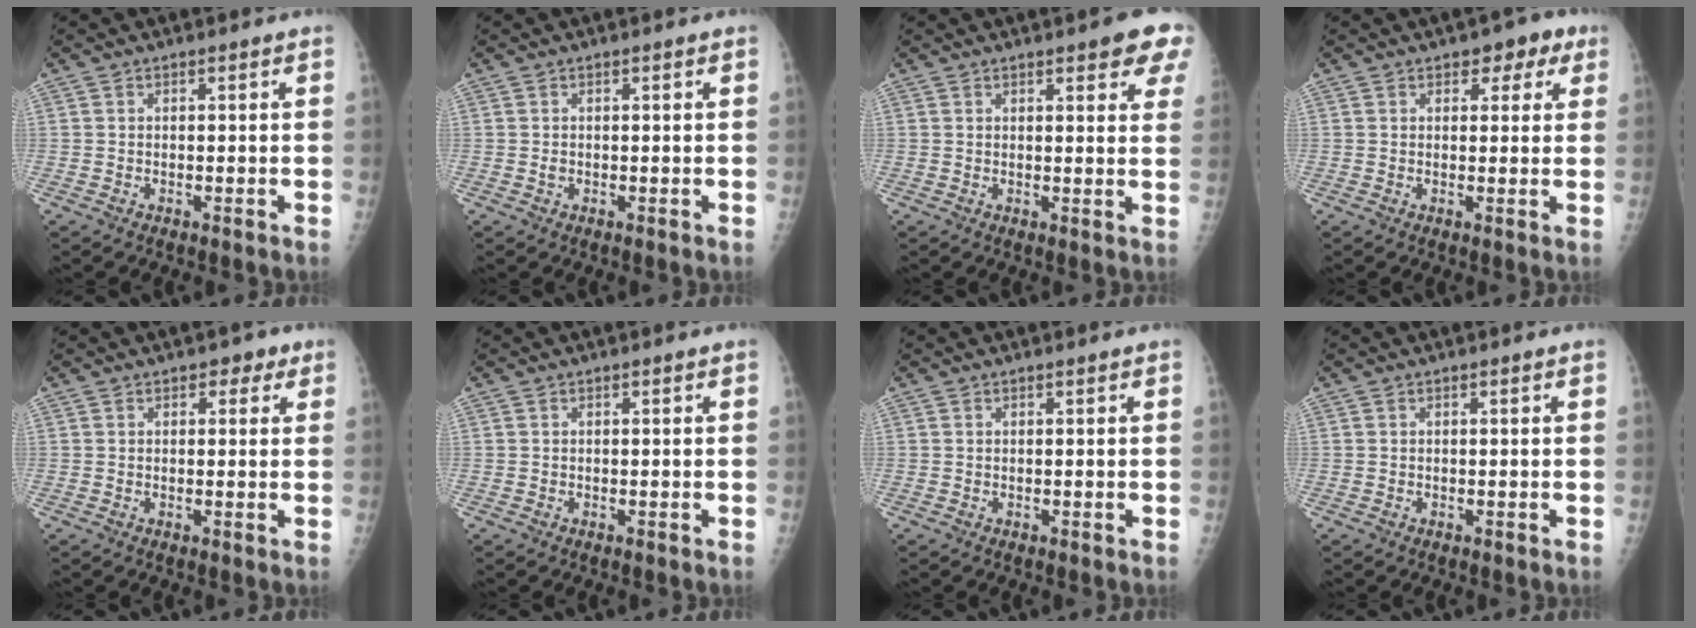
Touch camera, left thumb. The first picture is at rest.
{"total": 0.6, "force": [-0.2, 0.5, 0.2], "torque": [0.000, 0.001, -0.005]}
{"total": 7.9, "force": [4.5, 2.3, 6.0], "torque": [-0.041, -0.011, 0.047]}
{"total": 5.2, "force": [2.6, 3.2, 3.1], "torque": [0.000, -0.003, 0.025]}
{"total": 2.9, "force": [1.4, 2.0, 1.6], "torque": [0.006, 0.000, 0.011]}
{"total": 0.0}
{"total": 0.0}
{"total": 0.0}